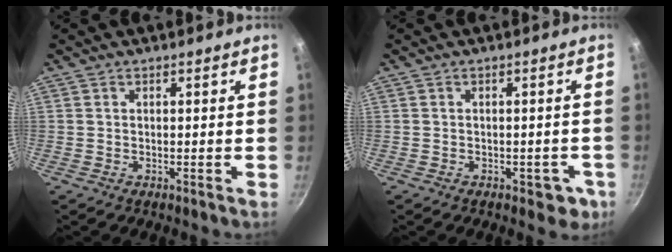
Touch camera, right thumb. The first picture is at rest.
{"total": 3.6, "force": [-1.9, 2.1, 2.2], "torque": [-0.006, 0.012, -0.020]}